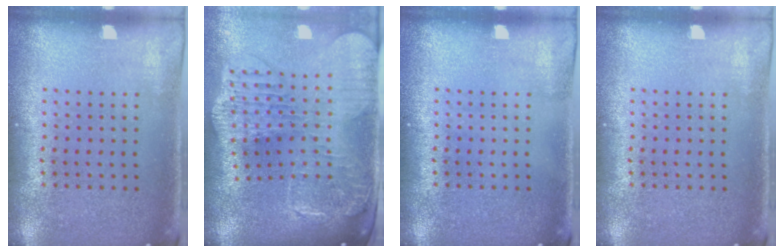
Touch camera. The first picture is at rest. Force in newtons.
{"total": 2.9, "press": 2.4, "slide": 1.5}
{"total": 0.0}
{"total": 0.0}